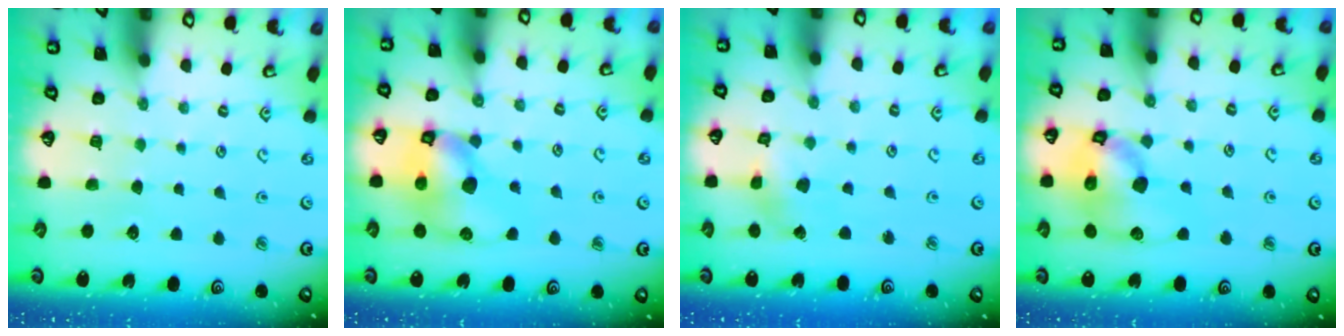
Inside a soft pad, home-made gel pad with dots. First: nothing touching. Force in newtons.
{"total": 12.5, "press": 12.3, "slide": 1.8}
{"total": 2.9, "press": 2.9, "slide": 0.2}
{"total": 15.0, "press": 14.8, "slide": 2.1}